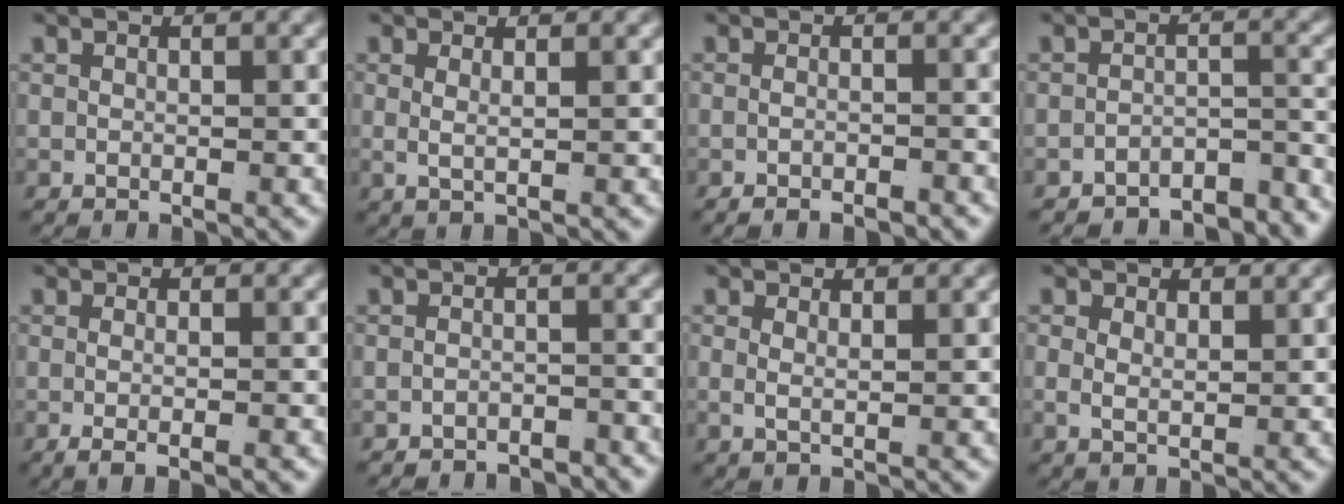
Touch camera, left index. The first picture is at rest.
{"total": 1.4, "force": [0.6, -0.2, 1.2], "torque": [-0.031, -0.015, 0.021]}
{"total": 2.2, "force": [-2.1, 0.1, 0.7], "torque": [-0.011, -0.008, -0.029]}
{"total": 6.5, "force": [-6.1, 1.3, 1.7], "torque": [-0.003, -0.015, -0.090]}
{"total": 2.0, "force": [-1.0, -0.3, 1.8], "torque": [-0.034, -0.011, -0.009]}
{"total": 2.9, "force": [-2.9, 0.1, 0.0], "torque": [0.006, -0.010, -0.045]}
{"total": 1.3, "force": [0.9, 0.1, 0.9], "torque": [-0.025, -0.020, 0.026]}
{"total": 1.7, "force": [1.0, 0.8, 1.1], "torque": [-0.031, -0.020, 0.031]}